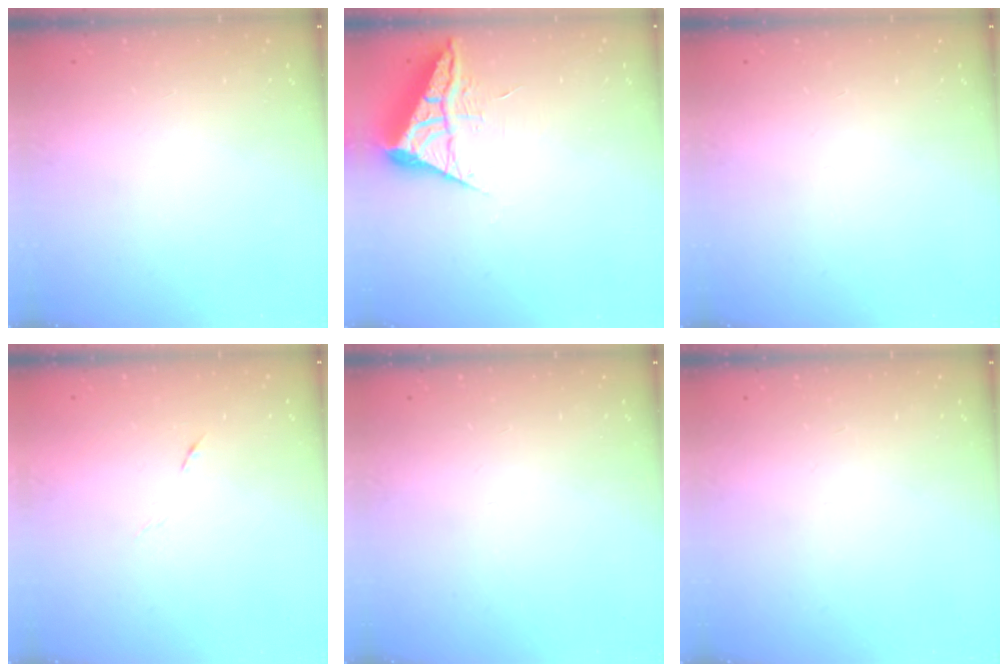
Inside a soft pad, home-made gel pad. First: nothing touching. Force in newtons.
{"total": 7.3, "press": 7.3, "slide": 0.5}
{"total": 0.0}
{"total": 4.0, "press": 3.8, "slide": 1.2}
{"total": 0.0}
{"total": 0.0}